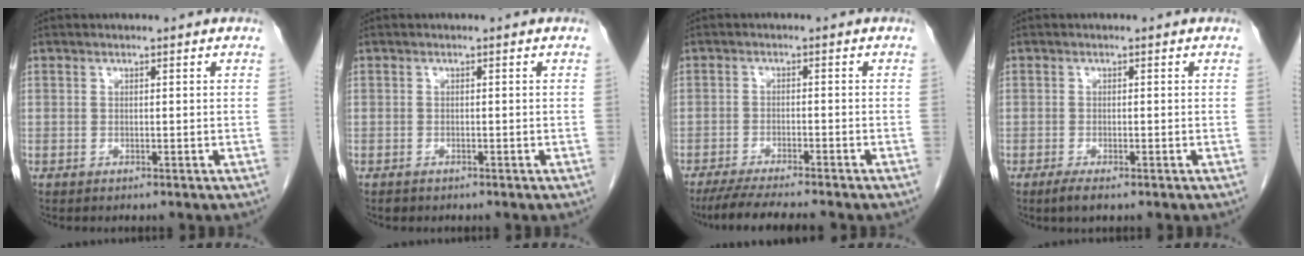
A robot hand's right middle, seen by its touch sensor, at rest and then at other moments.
{"total": 0.9, "force": [-0.6, 0.4, 0.4], "torque": [-0.011, -0.001, -0.006]}
{"total": 8.2, "force": [-7.2, 0.0, 4.0], "torque": [-0.062, -0.022, -0.115]}
{"total": 2.3, "force": [-1.5, 0.4, 1.7], "torque": [-0.036, -0.007, -0.025]}